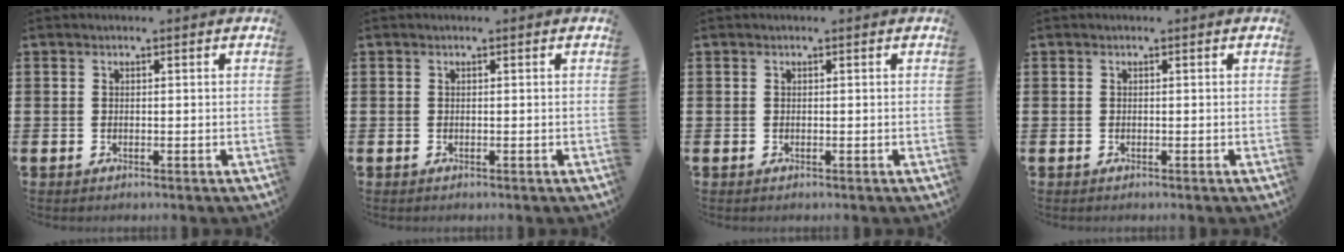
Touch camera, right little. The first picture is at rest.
{"total": 0.0}
{"total": 0.0}
{"total": 0.0}